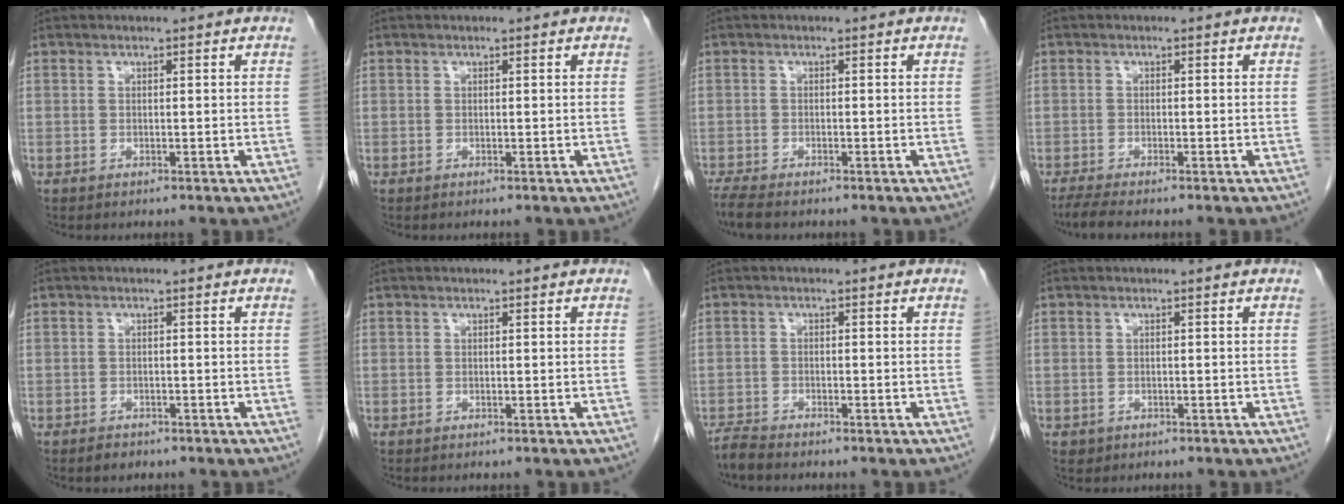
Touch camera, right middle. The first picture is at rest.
{"total": 0.0}
{"total": 3.4, "force": [-2.8, 0.6, 1.7], "torque": [-0.038, -0.011, -0.047]}
{"total": 3.4, "force": [-2.8, 0.1, 1.9], "torque": [-0.038, -0.009, -0.048]}
{"total": 1.4, "force": [-1.1, 0.8, 0.4], "torque": [-0.012, 0.000, -0.013]}
{"total": 0.0}
{"total": 2.3, "force": [-2.2, 0.0, 0.6], "torque": [-0.015, -0.009, -0.042]}
{"total": 0.9, "force": [-0.3, 0.8, 0.1], "torque": [-0.005, 0.004, 0.003]}